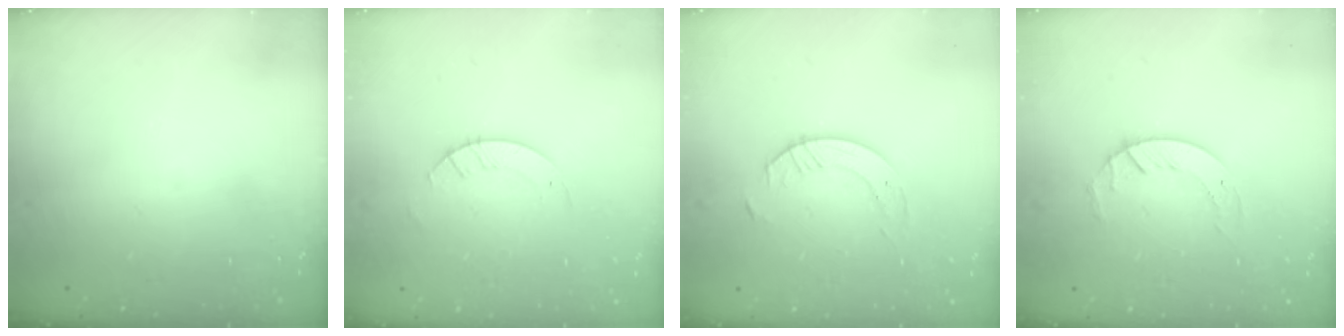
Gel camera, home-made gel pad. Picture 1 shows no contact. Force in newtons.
{"total": 2.9, "press": 2.9, "slide": 0.3}
{"total": 5.3, "press": 5.3, "slide": 0.6}
{"total": 5.7, "press": 5.7, "slide": 0.4}